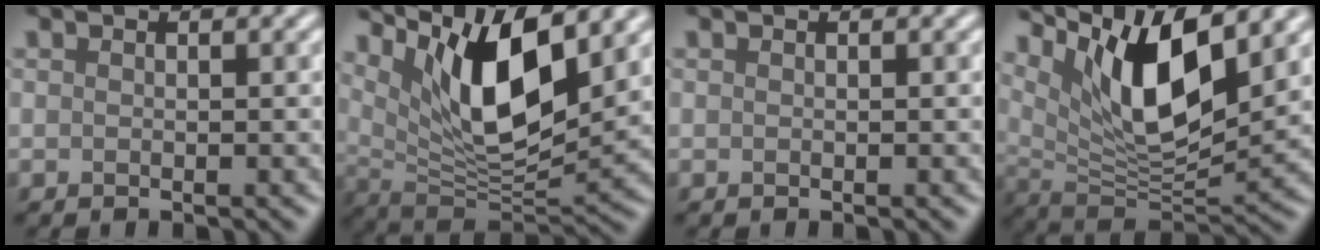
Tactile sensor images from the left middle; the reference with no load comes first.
{"total": 10.0, "force": [4.7, 3.2, 8.3], "torque": [-0.141, -0.016, 0.091]}
{"total": 0.0}
{"total": 10.1, "force": [5.0, 3.2, 8.1], "torque": [-0.142, -0.014, 0.097]}